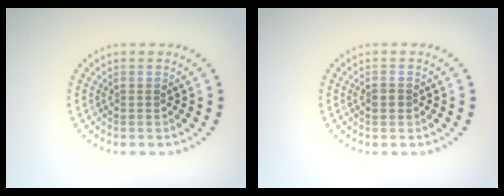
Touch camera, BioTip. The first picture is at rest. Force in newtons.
{"total": 1.4, "press": 1.4, "slide": 0.2}